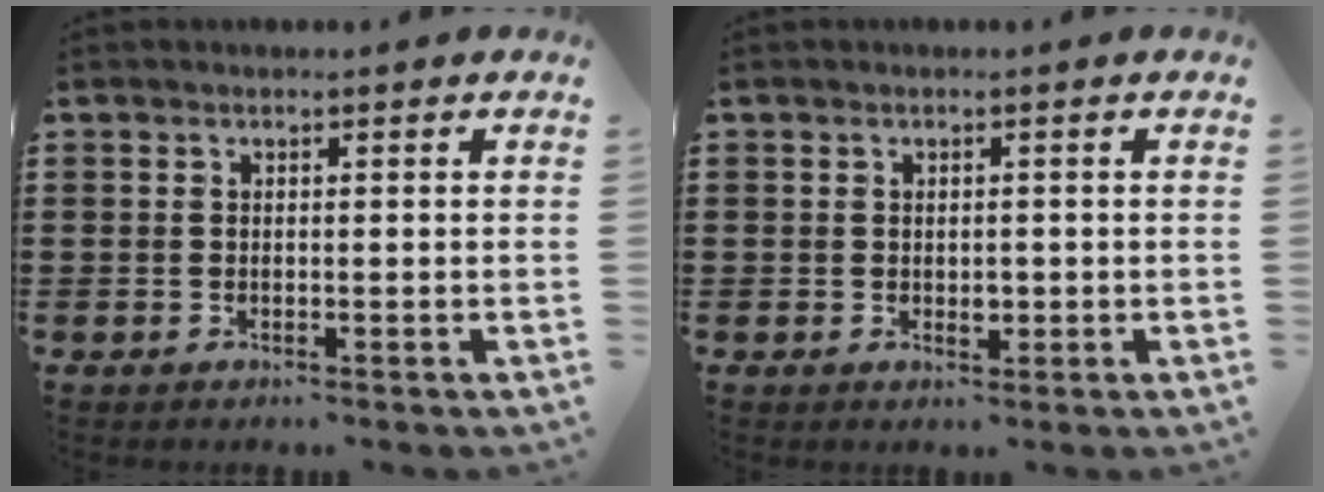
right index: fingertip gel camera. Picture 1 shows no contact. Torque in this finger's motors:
{"motor_torque": [-0.02, -0.05, 0.00, 0.00]}